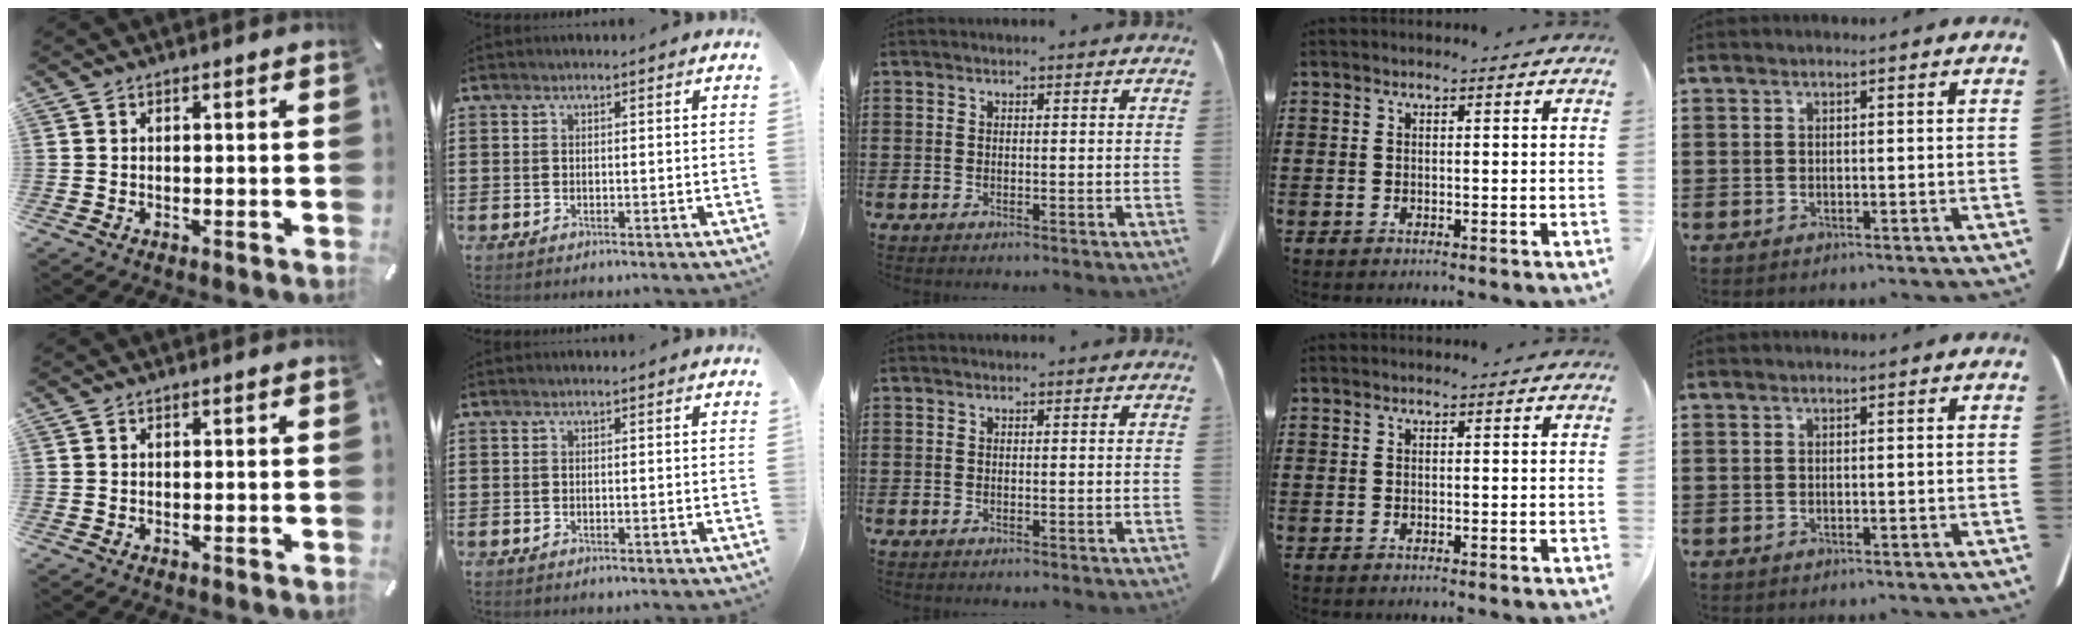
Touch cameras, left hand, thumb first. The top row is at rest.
{}